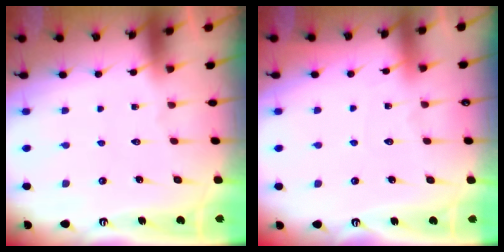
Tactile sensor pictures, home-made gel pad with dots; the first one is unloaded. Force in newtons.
{"total": 3.5, "press": 3.4, "slide": 0.6}